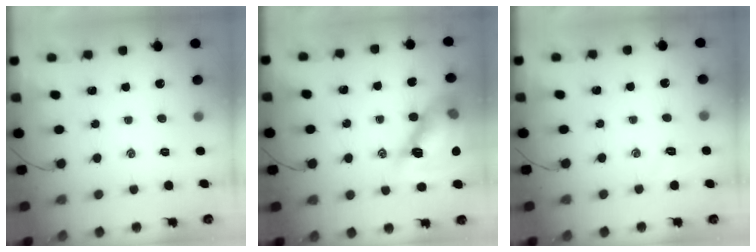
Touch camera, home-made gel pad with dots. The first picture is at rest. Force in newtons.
{"total": 15.4, "press": 14.9, "slide": 3.6}
{"total": 2.9, "press": 2.8, "slide": 0.8}